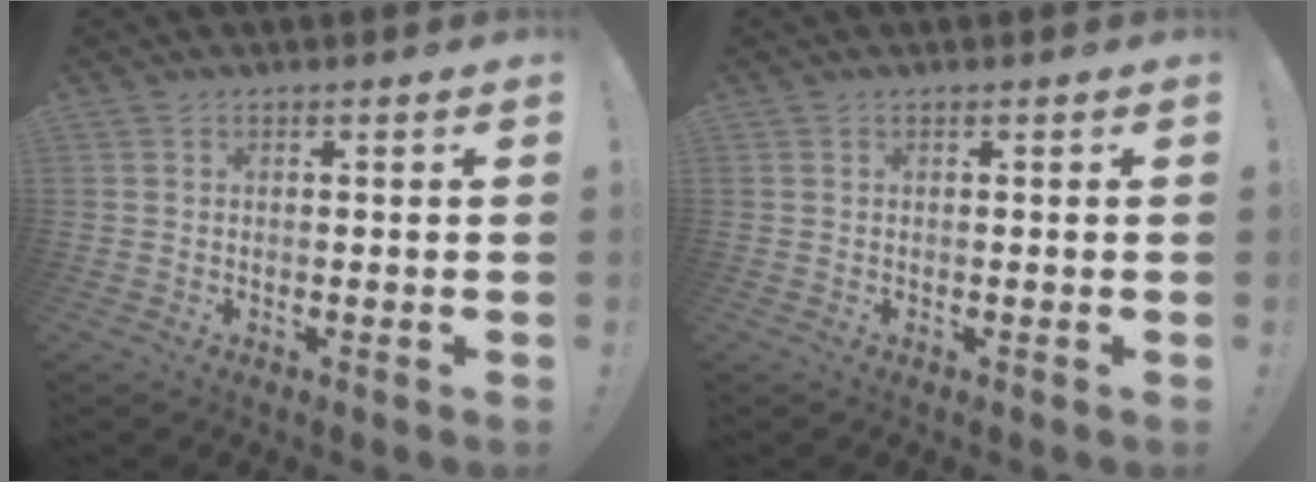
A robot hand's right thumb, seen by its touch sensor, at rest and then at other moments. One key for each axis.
{"total": 0.0}